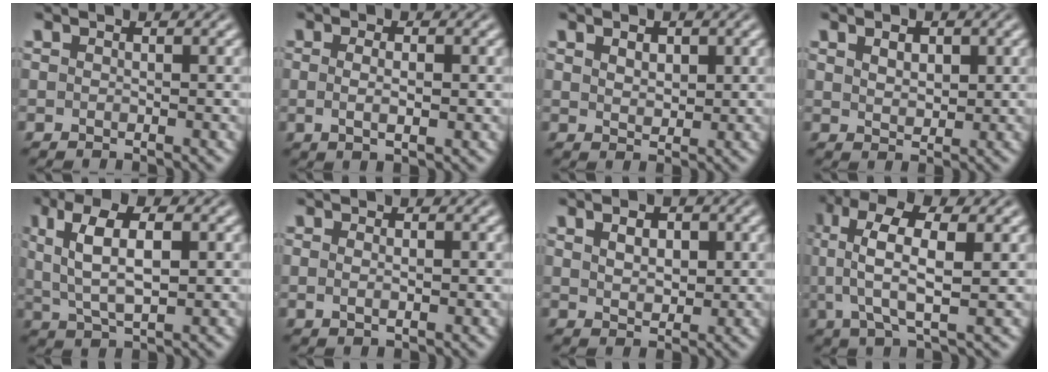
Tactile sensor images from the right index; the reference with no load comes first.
{"total": 1.8, "force": [-0.3, 0.1, 1.8], "torque": [-0.033, -0.009, 0.003]}
{"total": 1.4, "force": [0.8, 0.2, 1.1], "torque": [-0.011, -0.014, 0.028]}
{"total": 1.7, "force": [0.8, 0.4, 1.4], "torque": [-0.014, -0.013, 0.028]}
{"total": 5.3, "force": [1.1, 2.5, 4.6], "torque": [-0.082, -0.002, 0.027]}
{"total": 0.8, "force": [0.1, 0.1, 0.8], "torque": [-0.016, -0.007, 0.009]}
{"total": 2.3, "force": [0.8, 1.0, 1.9], "torque": [-0.017, -0.010, 0.026]}
{"total": 6.9, "force": [1.7, 2.7, 6.1], "torque": [-0.122, -0.001, 0.027]}